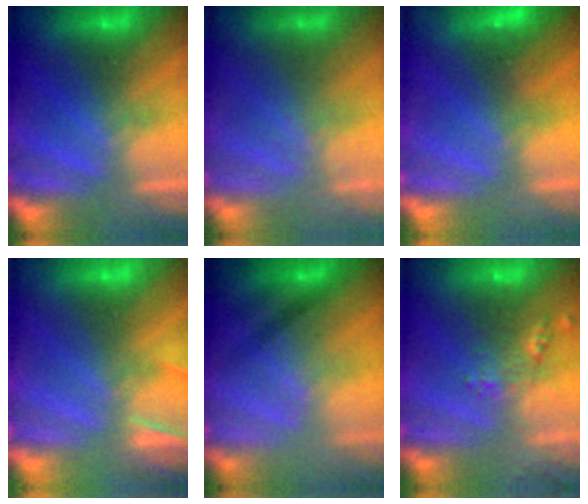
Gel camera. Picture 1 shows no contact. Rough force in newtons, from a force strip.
{"total": 2.0}
{"total": 2.3}
{"total": 4.5}
{"total": 2.2}
{"total": 2.4}